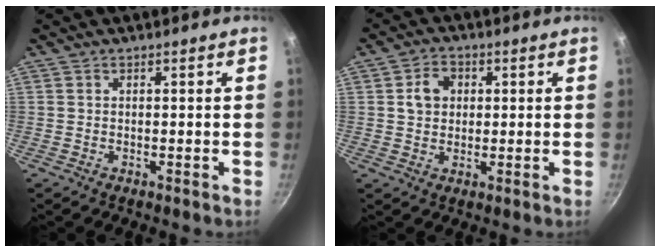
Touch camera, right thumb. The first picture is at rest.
{"total": 5.2, "force": [1.0, 4.3, 2.8], "torque": [-0.025, 0.007, 0.014]}